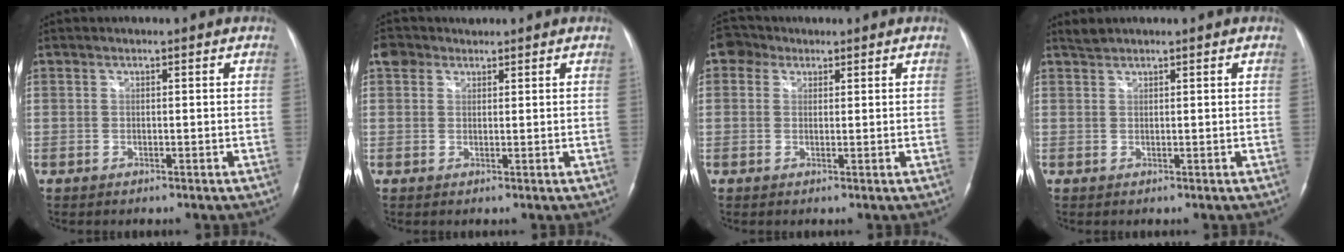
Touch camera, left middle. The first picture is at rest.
{"total": 2.6, "force": [1.7, 1.9, 0.5], "torque": [-0.012, 0.023, 0.031]}
{"total": 3.1, "force": [1.6, 2.6, 0.7], "torque": [-0.014, 0.016, 0.024]}
{"total": 1.1, "force": [1.1, 0.0, 0.0], "torque": [-0.005, 0.008, 0.027]}